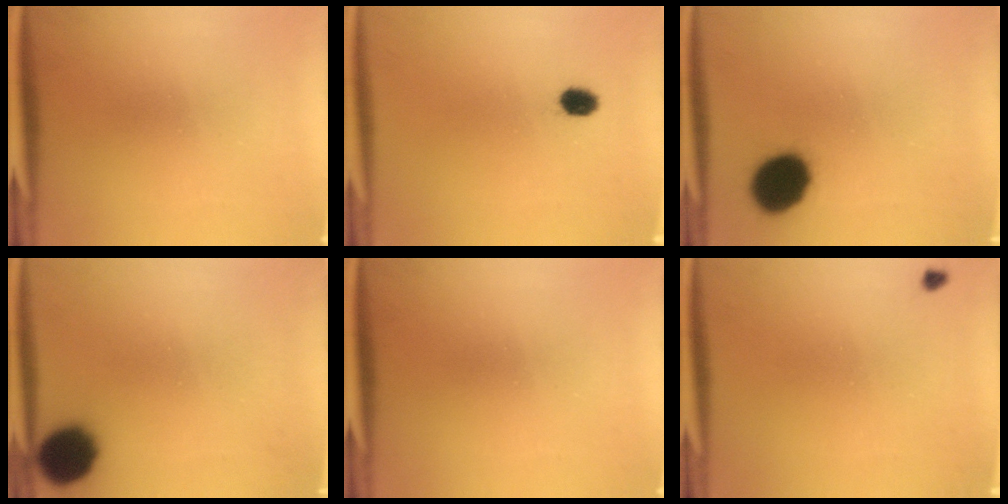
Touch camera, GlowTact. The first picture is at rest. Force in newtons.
{"total": 2.7}
{"total": 12.9}
{"total": 6.1}
{"total": 0.0}
{"total": 0.7}